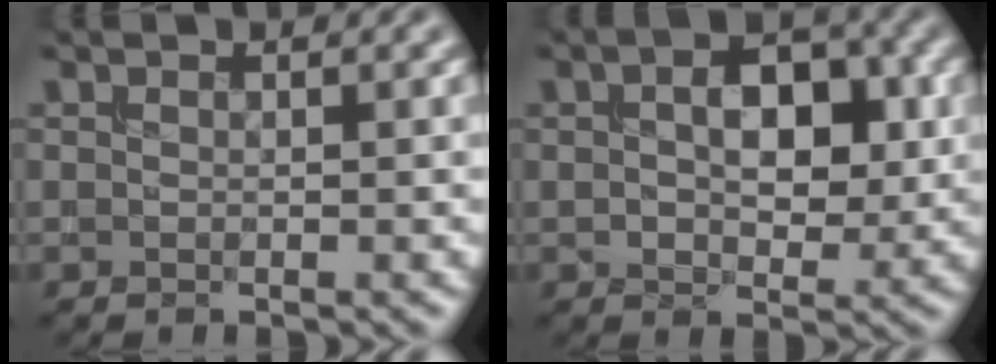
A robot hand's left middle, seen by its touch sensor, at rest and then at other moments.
{"total": 5.5, "force": [0.8, 3.2, 4.4], "torque": [-0.069, 0.003, 0.008]}